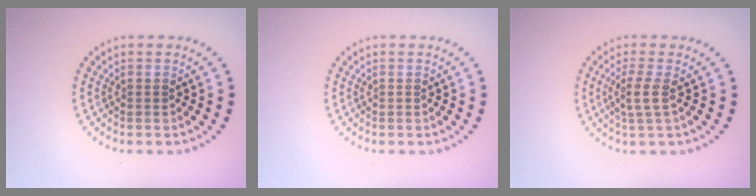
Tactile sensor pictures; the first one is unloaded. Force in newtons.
{"total": 0.0}
{"total": 1.9, "press": 1.4, "slide": 1.2}